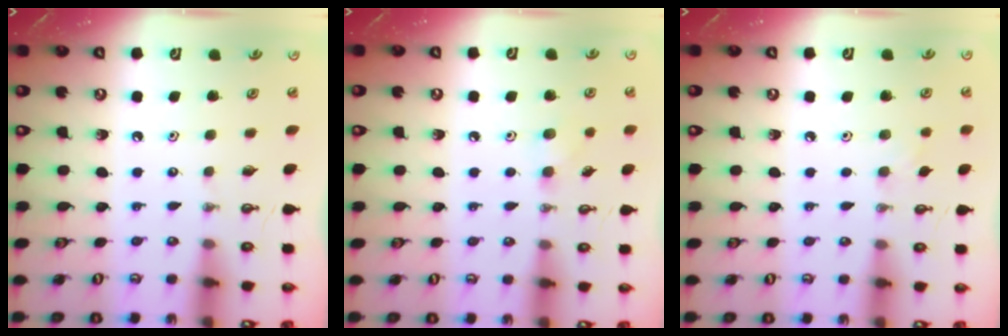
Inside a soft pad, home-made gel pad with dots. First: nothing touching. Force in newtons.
{"total": 6.4, "press": 6.3, "slide": 1.0}
{"total": 4.8, "press": 4.8, "slide": 0.8}